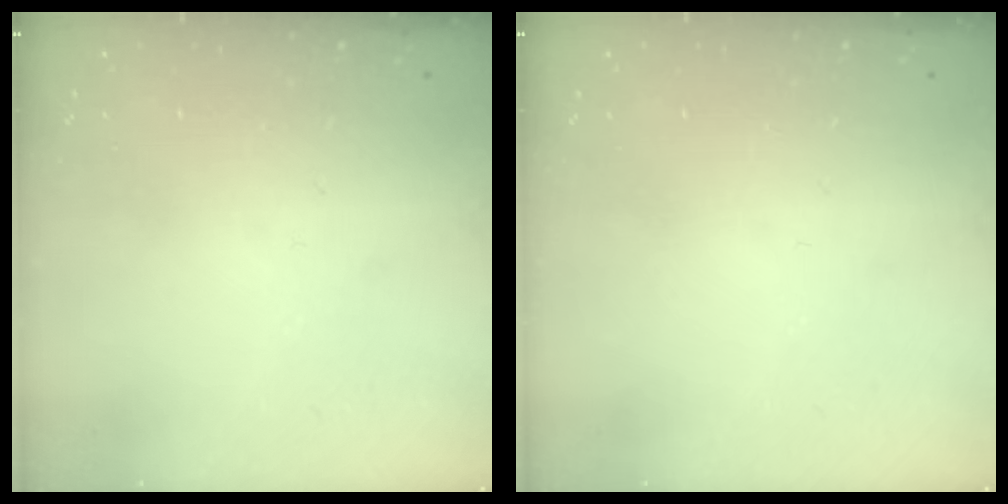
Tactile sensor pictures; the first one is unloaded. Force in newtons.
{"total": 0.0}